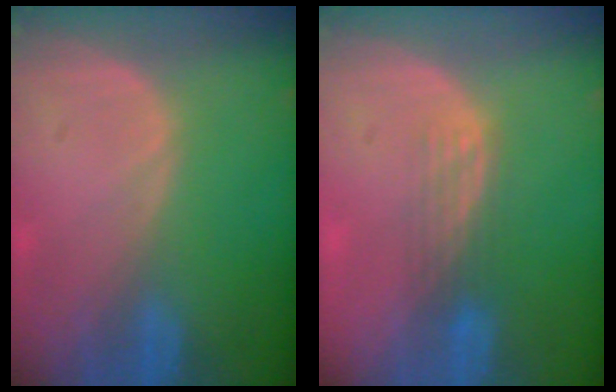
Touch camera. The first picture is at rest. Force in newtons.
{"total": 3.0, "press": 2.7, "slide": 1.3}